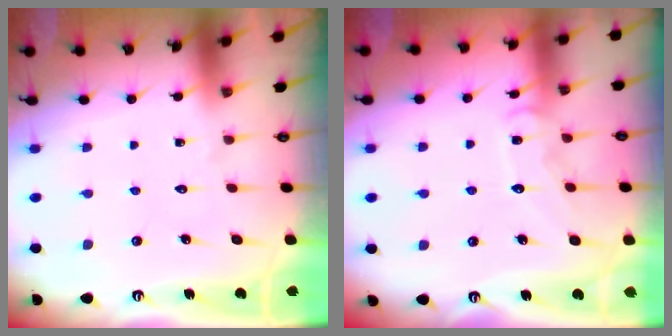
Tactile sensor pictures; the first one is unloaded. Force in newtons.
{"total": 9.4, "press": 9.4, "slide": 0.7}